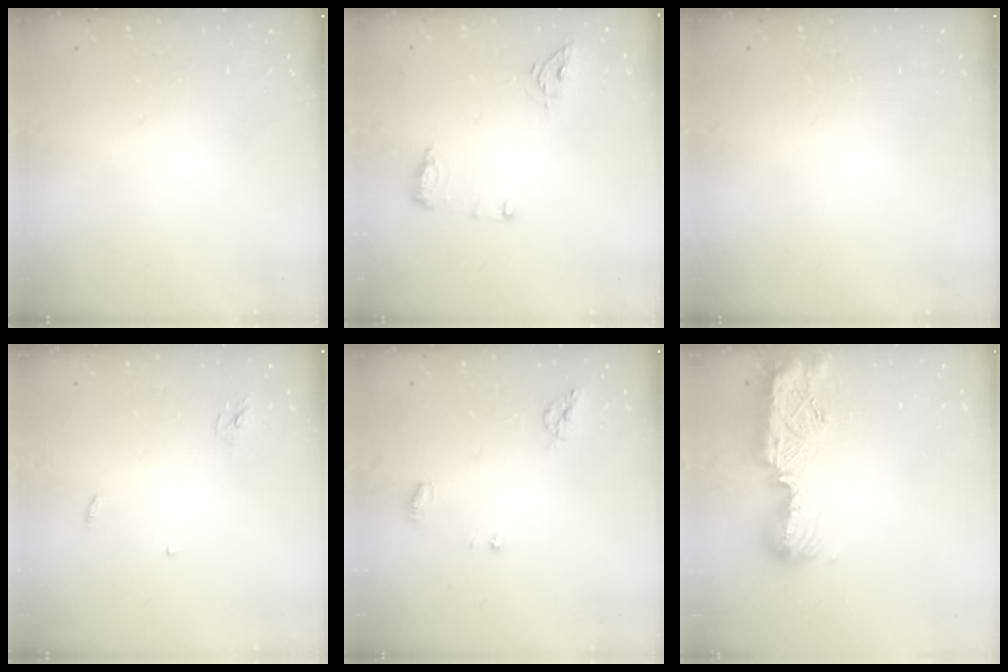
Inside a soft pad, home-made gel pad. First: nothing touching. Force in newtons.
{"total": 9.2, "press": 9.0, "slide": 2.1}
{"total": 0.0}
{"total": 2.9, "press": 2.9, "slide": 0.2}
{"total": 6.7, "press": 6.7, "slide": 0.3}
{"total": 13.1, "press": 13.1, "slide": 0.8}